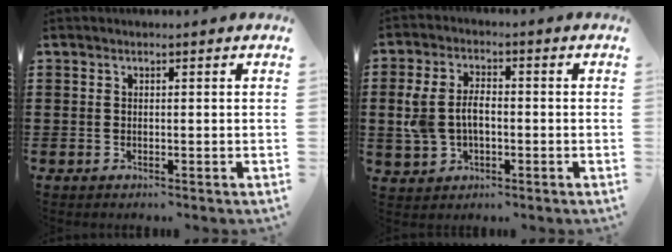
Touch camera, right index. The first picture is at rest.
{"total": 5.5, "force": [-0.2, 3.6, 4.2], "torque": [-0.112, 0.002, -0.012]}